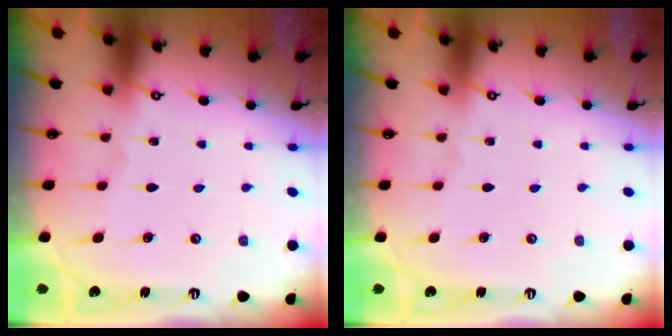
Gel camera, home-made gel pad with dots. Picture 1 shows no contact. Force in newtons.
{"total": 0.0}